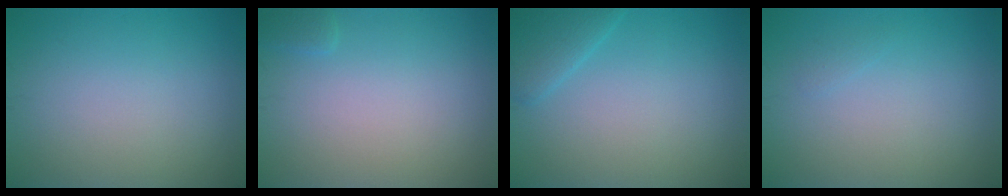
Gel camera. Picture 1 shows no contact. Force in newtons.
{"total": 0.7, "press": 0.7, "slide": 0.1}
{"total": 2.2, "press": 2.2, "slide": 0.1}
{"total": 0.5, "press": 0.5, "slide": 0.1}